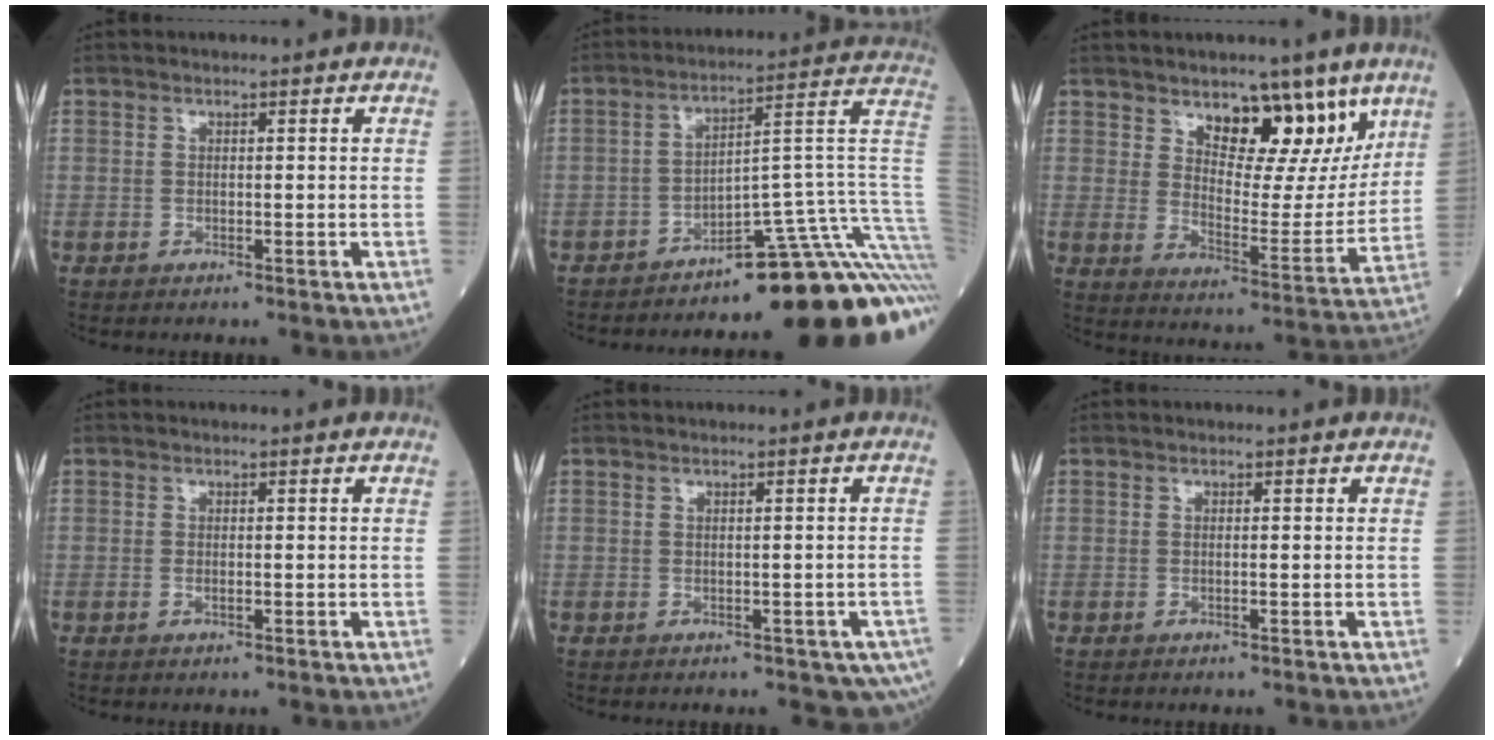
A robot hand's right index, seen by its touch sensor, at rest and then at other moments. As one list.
[{"total": 24.1, "force": [-19.0, 2.0, 14.8], "torque": [-0.098, 0.039, -0.262]}, {"total": 13.3, "force": [8.5, 6.0, 8.3], "torque": [-0.114, -0.007, 0.144]}, {"total": 1.4, "force": [-0.3, 0.8, 1.1], "torque": [-0.031, 0.000, -0.003]}, {"total": 5.5, "force": [-2.2, 2.9, 4.1], "torque": [-0.061, 0.005, -0.025]}, {"total": 0.6, "force": [-0.1, 0.2, 0.6], "torque": [-0.020, 0.000, -0.002]}]